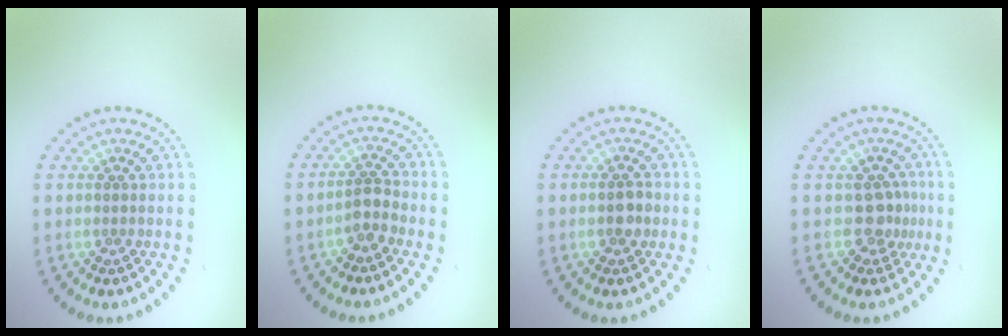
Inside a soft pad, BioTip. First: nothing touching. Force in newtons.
{"total": 1.9, "press": 1.6, "slide": 0.9}
{"total": 1.7, "press": 1.7, "slide": 0.3}
{"total": 2.0, "press": 1.6, "slide": 1.1}